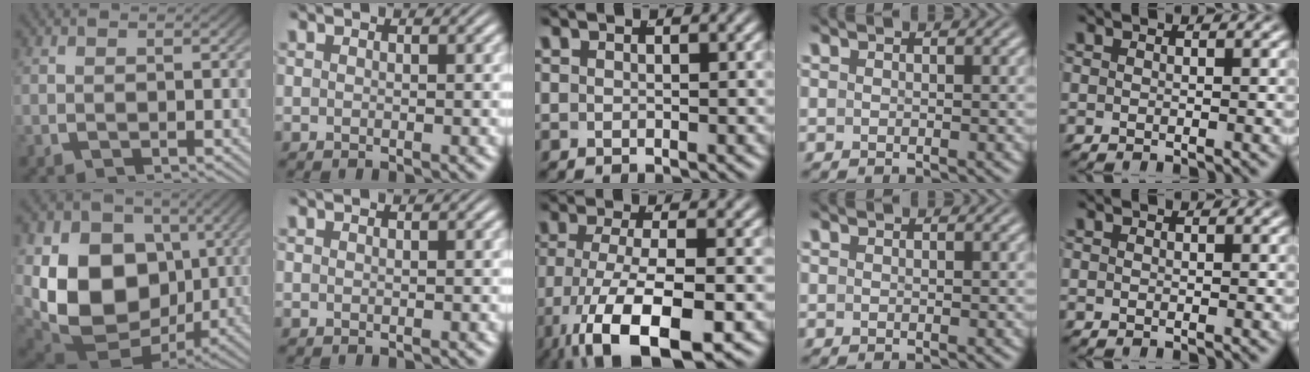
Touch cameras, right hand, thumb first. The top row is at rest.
{"thumb": {"total": 19.0, "force": [-1.5, 14.5, 12.3], "torque": [-0.263, -0.075, 0.000]}, "middle": {"total": 9.0, "force": [-4.2, 3.9, 7.0], "torque": [-0.144, -0.036, -0.039]}}